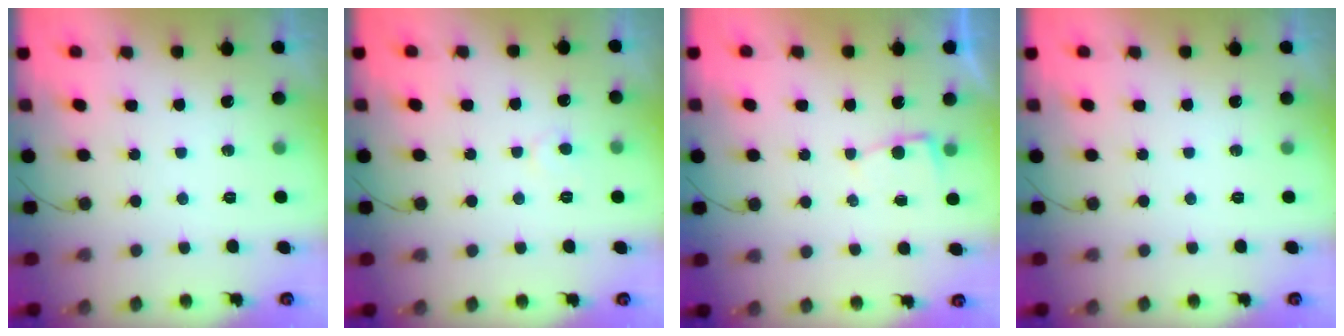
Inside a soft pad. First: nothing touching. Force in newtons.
{"total": 4.0, "press": 4.0, "slide": 0.4}
{"total": 2.3, "press": 2.3, "slide": 0.3}
{"total": 0.0}